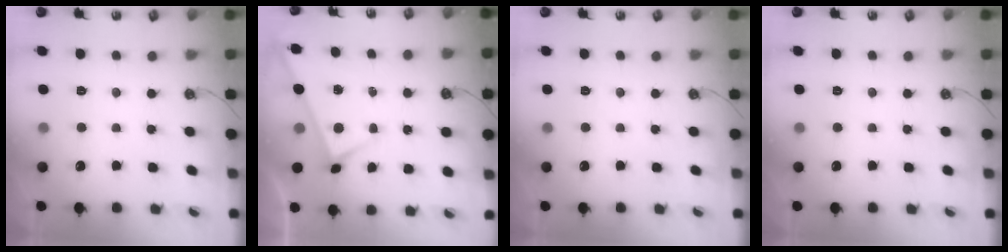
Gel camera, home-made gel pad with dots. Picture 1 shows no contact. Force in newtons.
{"total": 3.0, "press": 3.0, "slide": 0.3}
{"total": 0.0}
{"total": 0.0}